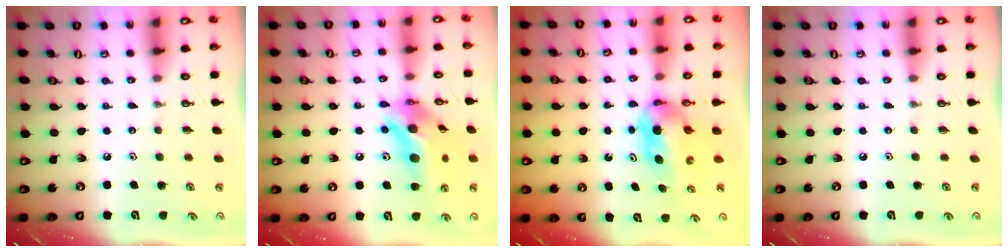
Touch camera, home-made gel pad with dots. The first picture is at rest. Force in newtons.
{"total": 16.5, "press": 16.2, "slide": 3.4}
{"total": 5.7, "press": 5.1, "slide": 2.6}
{"total": 0.0}